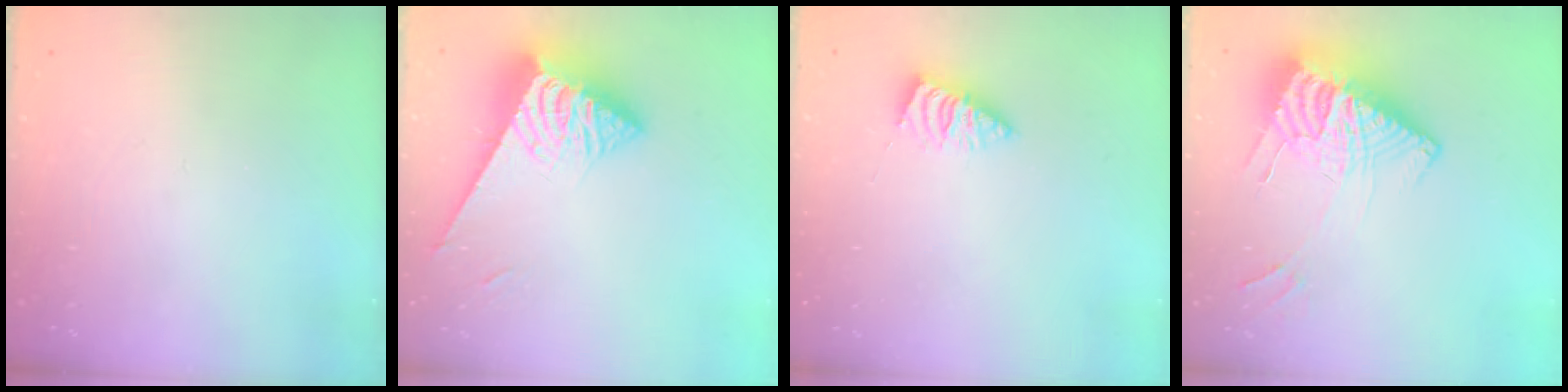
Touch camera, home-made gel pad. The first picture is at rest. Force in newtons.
{"total": 7.2, "press": 7.1, "slide": 1.0}
{"total": 2.3, "press": 2.3, "slide": 0.4}
{"total": 15.6, "press": 15.5, "slide": 1.9}